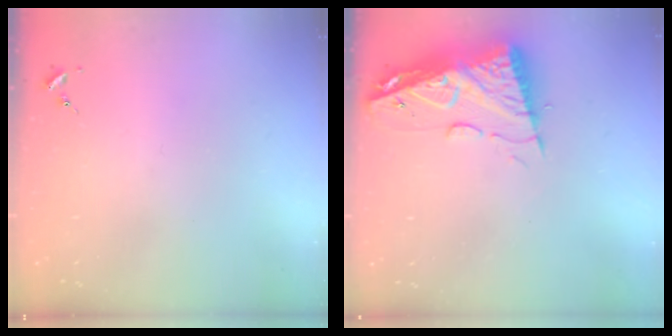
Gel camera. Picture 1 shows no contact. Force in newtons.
{"total": 11.5, "press": 11.5, "slide": 1.1}